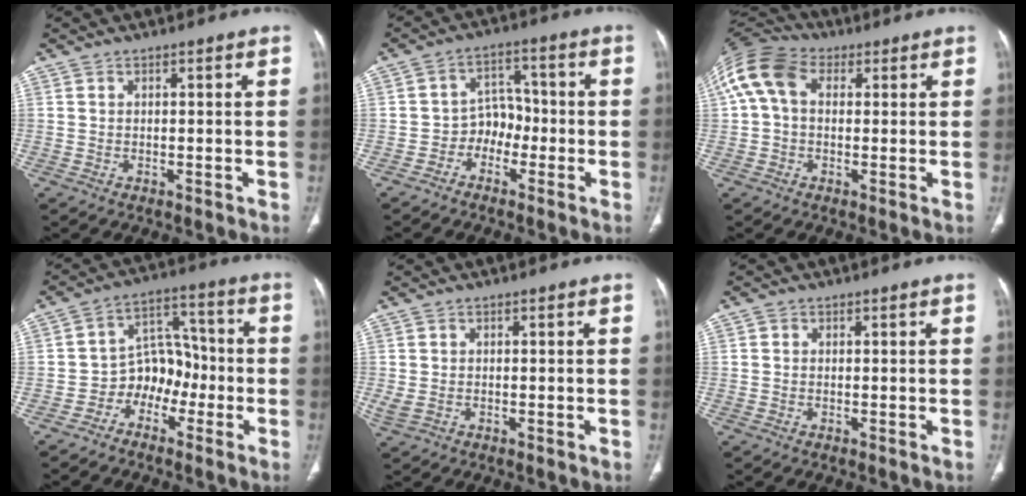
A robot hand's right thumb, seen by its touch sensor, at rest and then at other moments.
{"total": 5.5, "force": [-2.4, 4.4, 2.4], "torque": [-0.004, 0.032, -0.053]}
{"total": 11.3, "force": [2.4, 8.0, 7.7], "torque": [-0.159, 0.039, 0.034]}
{"total": 8.5, "force": [-3.4, 6.7, 4.0], "torque": [-0.020, 0.051, -0.068]}
{"total": 2.3, "force": [-0.3, 1.4, 1.8], "torque": [-0.047, 0.003, 0.001]}
{"total": 0.6, "force": [0.1, 0.6, 0.2], "torque": [0.000, 0.002, 0.001]}